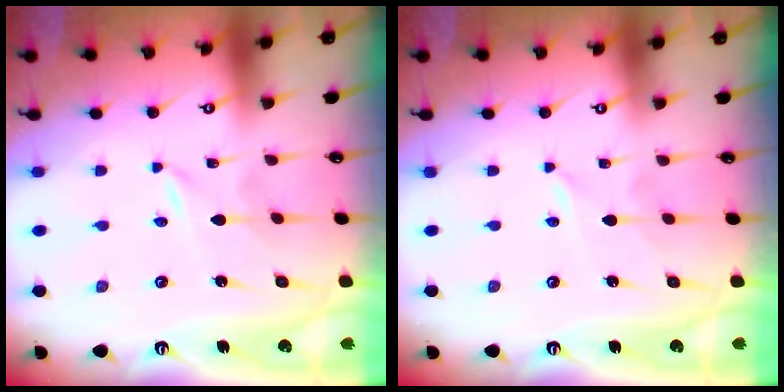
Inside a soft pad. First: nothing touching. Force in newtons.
{"total": 1.4, "press": 1.3, "slide": 0.3}